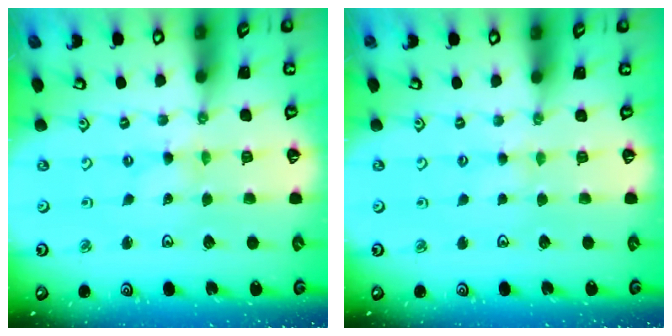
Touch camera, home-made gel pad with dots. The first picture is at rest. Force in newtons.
{"total": 1.9, "press": 1.9, "slide": 0.2}